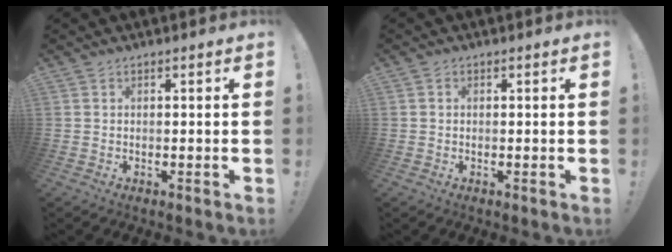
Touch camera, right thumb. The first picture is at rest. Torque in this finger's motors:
{"motor_torque": [-0.34, -0.04, -0.32, 0.13, 0.00]}